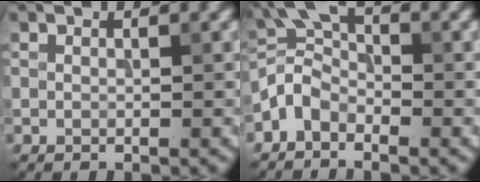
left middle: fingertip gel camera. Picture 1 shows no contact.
{"total": 3.3, "force": [-2.1, 1.8, 1.6], "torque": [-0.033, 0.011, -0.056]}